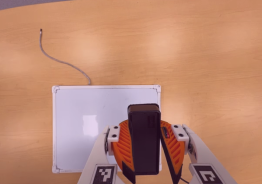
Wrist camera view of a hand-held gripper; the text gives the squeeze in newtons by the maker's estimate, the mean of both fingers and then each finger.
{"total": 10.6, "left": 10.4, "right": 10.8}